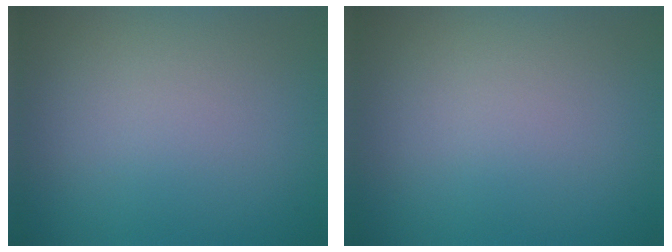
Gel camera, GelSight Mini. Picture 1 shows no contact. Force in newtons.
{"total": 0.0}